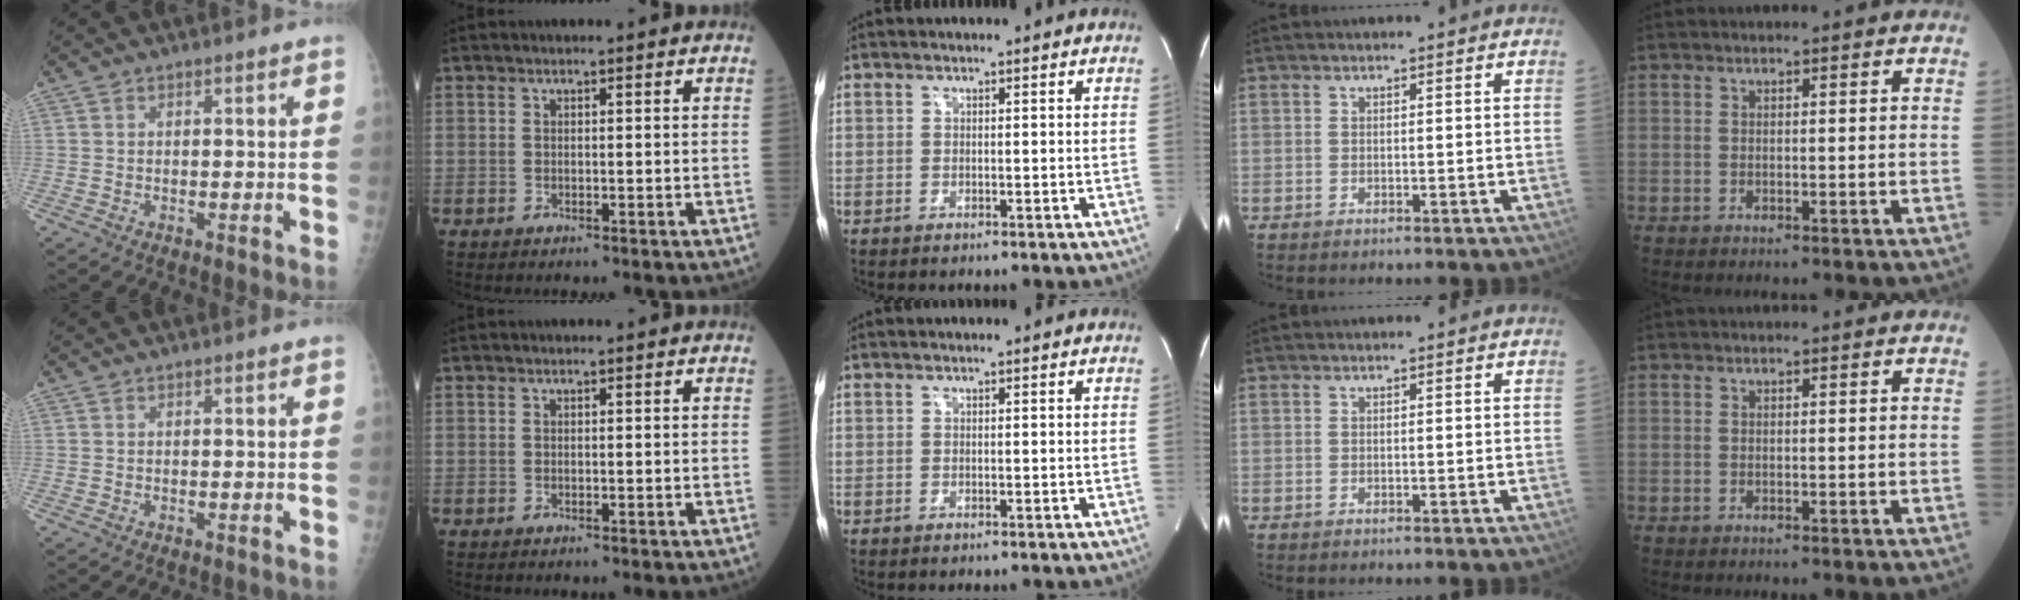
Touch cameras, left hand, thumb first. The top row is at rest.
{}